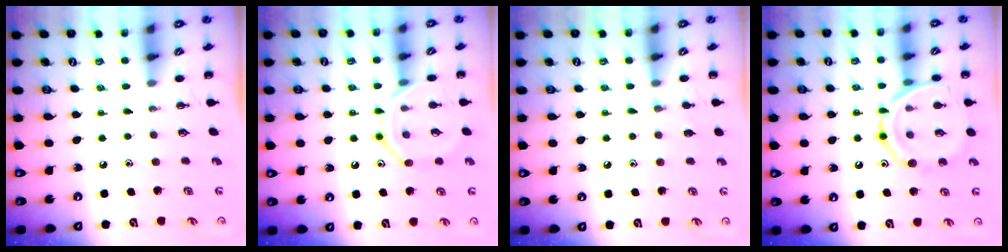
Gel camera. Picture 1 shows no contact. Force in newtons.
{"total": 10.7, "press": 10.7, "slide": 0.4}
{"total": 4.6, "press": 4.4, "slide": 1.5}
{"total": 14.8, "press": 14.7, "slide": 1.4}